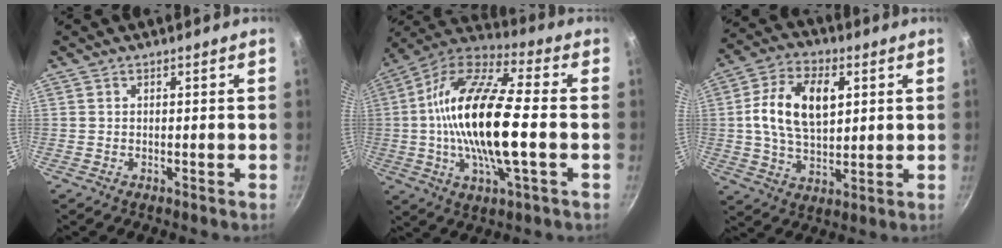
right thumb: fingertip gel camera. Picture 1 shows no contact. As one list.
[{"total": 21.7, "force": [-1.3, 7.2, 20.5], "torque": [-0.389, 0.025, -0.043]}, {"total": 14.0, "force": [2.9, 8.4, 10.8], "torque": [-0.180, 0.004, 0.046]}]